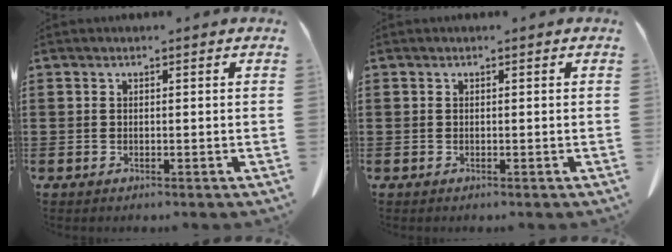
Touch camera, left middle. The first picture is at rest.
{"total": 0.0}